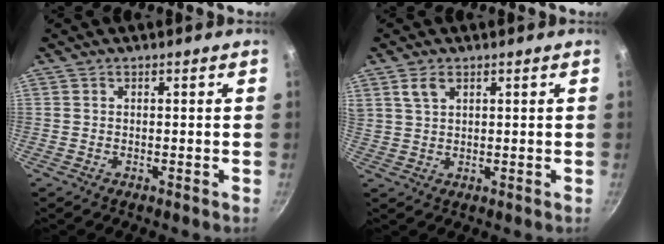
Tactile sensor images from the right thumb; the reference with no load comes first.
{"total": 3.6, "force": [2.0, 1.9, 2.3], "torque": [-0.038, -0.001, 0.042]}